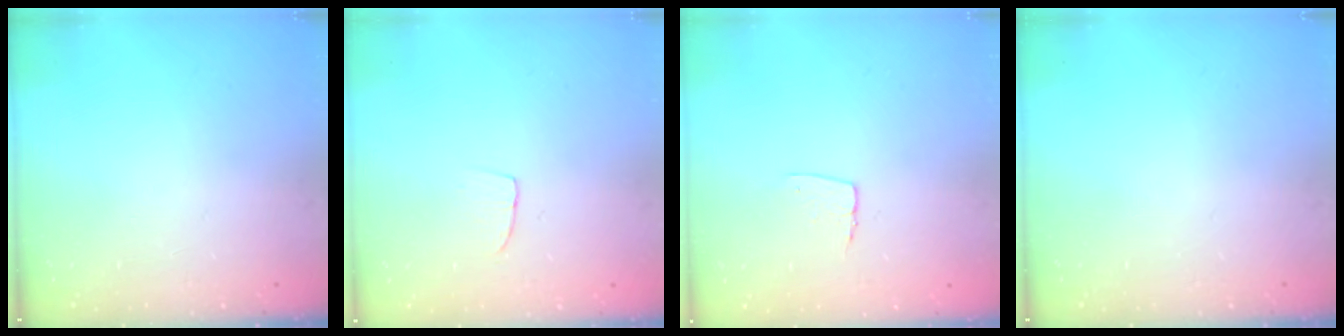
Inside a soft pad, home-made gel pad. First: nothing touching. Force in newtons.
{"total": 3.3, "press": 3.3, "slide": 0.2}
{"total": 5.0, "press": 5.0, "slide": 0.3}
{"total": 0.0}